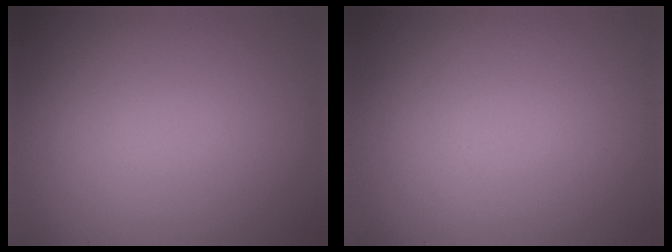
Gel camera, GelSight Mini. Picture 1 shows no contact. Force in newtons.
{"total": 0.0}